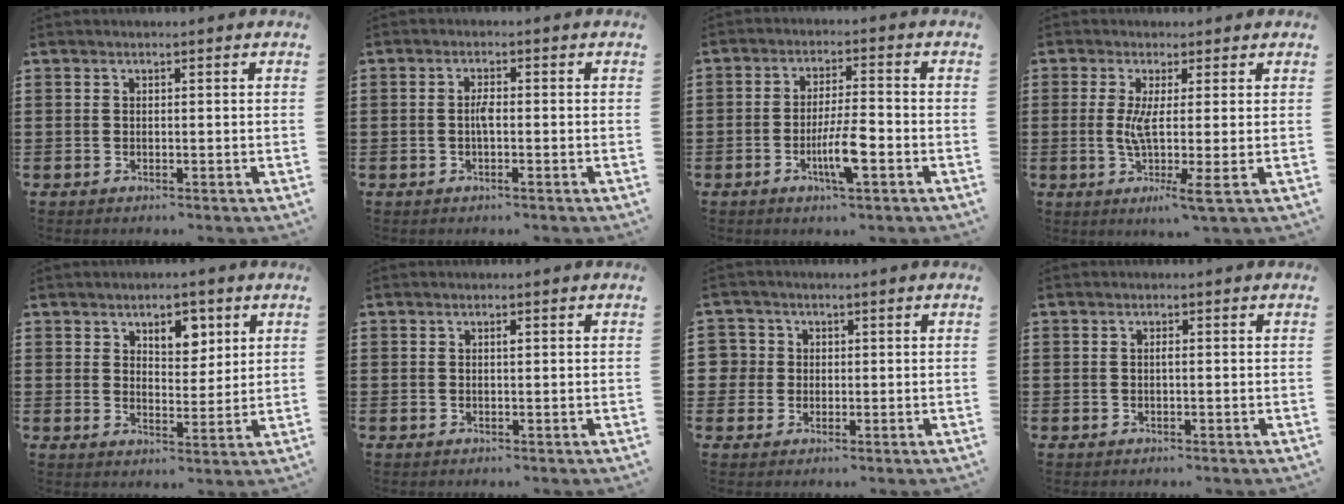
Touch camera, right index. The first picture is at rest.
{"total": 2.3, "force": [-0.4, 0.4, 2.2], "torque": [-0.043, 0.001, -0.009]}
{"total": 6.6, "force": [-2.5, 1.3, 5.9], "torque": [-0.117, -0.007, -0.046]}
{"total": 5.6, "force": [0.0, -0.1, 5.6], "torque": [-0.123, -0.019, -0.006]}
{"total": 5.2, "force": [3.1, 3.0, 2.9], "torque": [-0.044, 0.004, 0.050]}
{"total": 0.6, "force": [0.2, 0.1, 0.6], "torque": [-0.012, -0.001, 0.003]}
{"total": 3.1, "force": [0.4, 3.1, 0.1], "torque": [-0.019, 0.012, 0.006]}
{"total": 0.6, "force": [-0.1, 0.1, 0.6], "torque": [-0.011, -0.003, -0.001]}